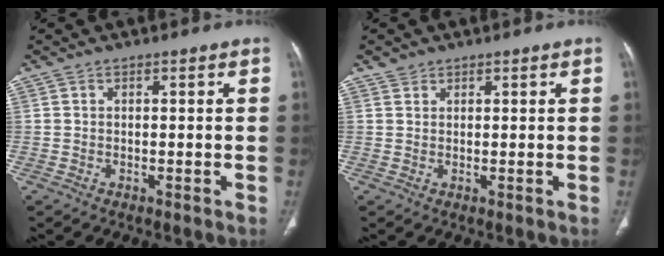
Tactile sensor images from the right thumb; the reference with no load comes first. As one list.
[{"total": 1.2, "force": [1.0, 0.7, -0.1], "torque": [0.011, 0.000, 0.015]}]